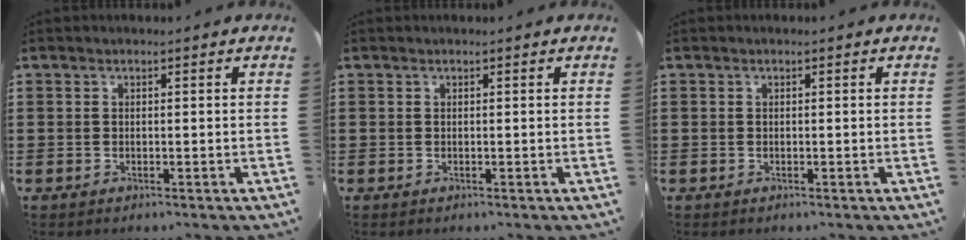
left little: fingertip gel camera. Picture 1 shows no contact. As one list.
[{"total": 0.0}, {"total": 0.0}]